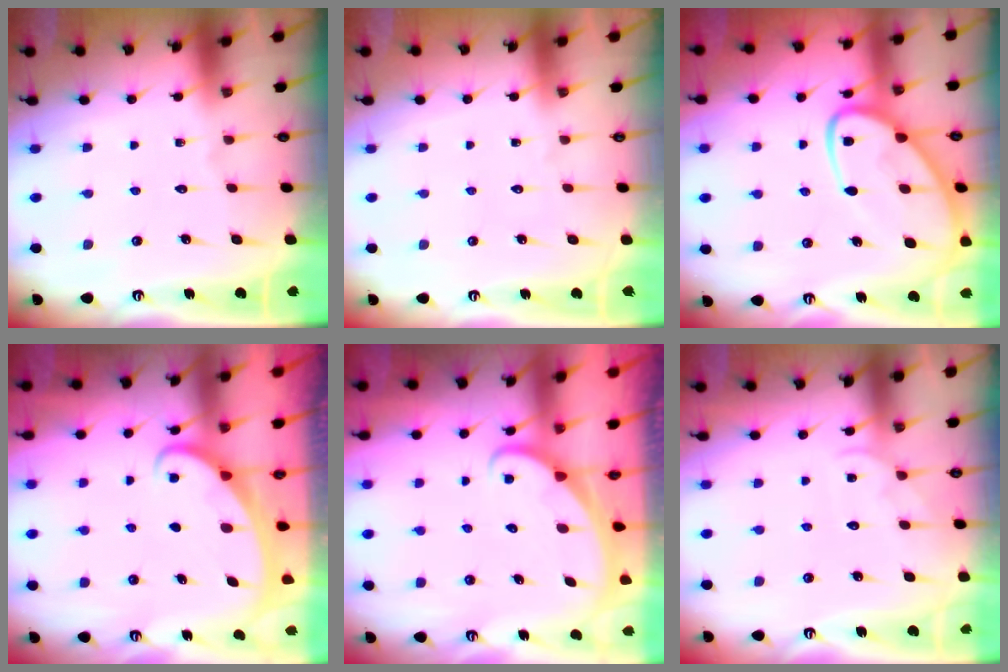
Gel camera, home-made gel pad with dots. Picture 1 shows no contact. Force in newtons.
{"total": 0.0}
{"total": 12.1, "press": 12.1, "slide": 1.0}
{"total": 2.3, "press": 2.2, "slide": 0.4}
{"total": 1.6, "press": 1.6, "slide": 0.0}
{"total": 2.4, "press": 2.4, "slide": 0.4}